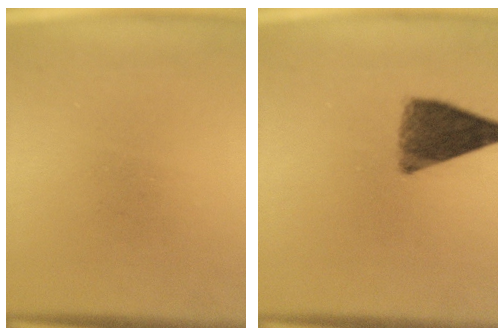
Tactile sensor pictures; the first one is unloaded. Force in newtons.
{"total": 8.7}